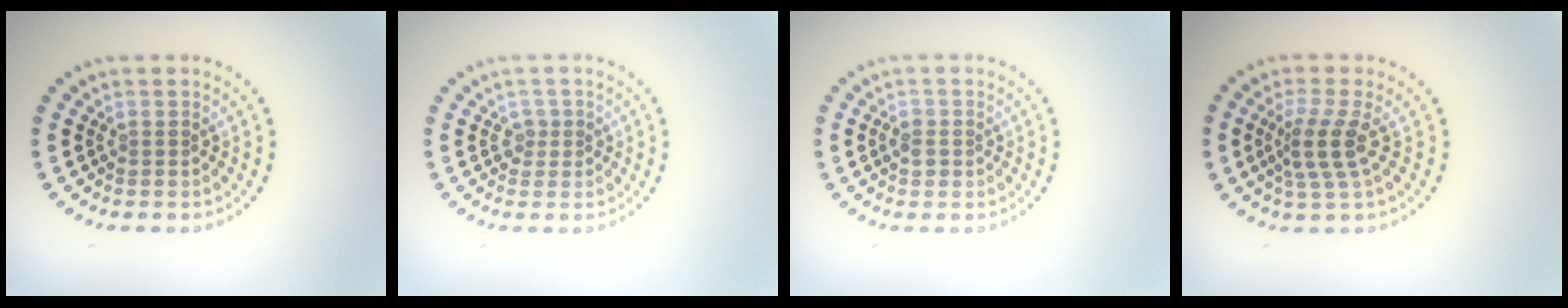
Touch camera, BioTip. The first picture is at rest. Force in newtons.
{"total": 1.1, "press": 0.8, "slide": 0.7}
{"total": 1.2, "press": 1.1, "slide": 0.3}
{"total": 3.1, "press": 2.3, "slide": 2.0}